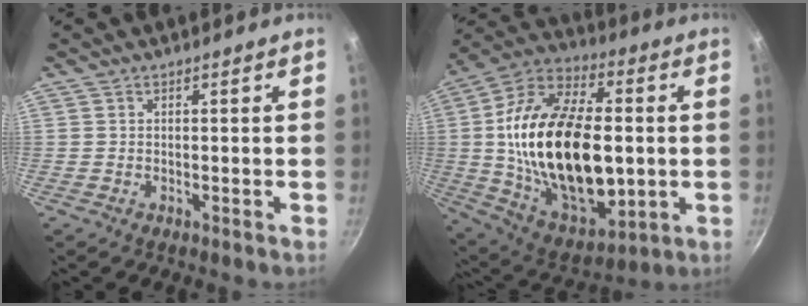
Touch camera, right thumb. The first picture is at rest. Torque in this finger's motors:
{"motor_torque": [-0.84, 2.86, 2.77, 0.00, 0.38]}